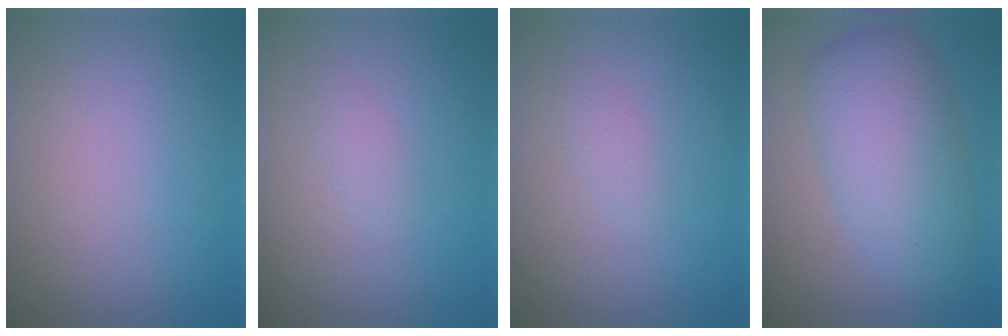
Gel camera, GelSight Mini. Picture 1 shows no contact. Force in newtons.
{"total": 1.1, "press": 1.1, "slide": 0.1}
{"total": 1.1, "press": 1.1, "slide": 0.1}
{"total": 7.2, "press": 7.2, "slide": 0.2}